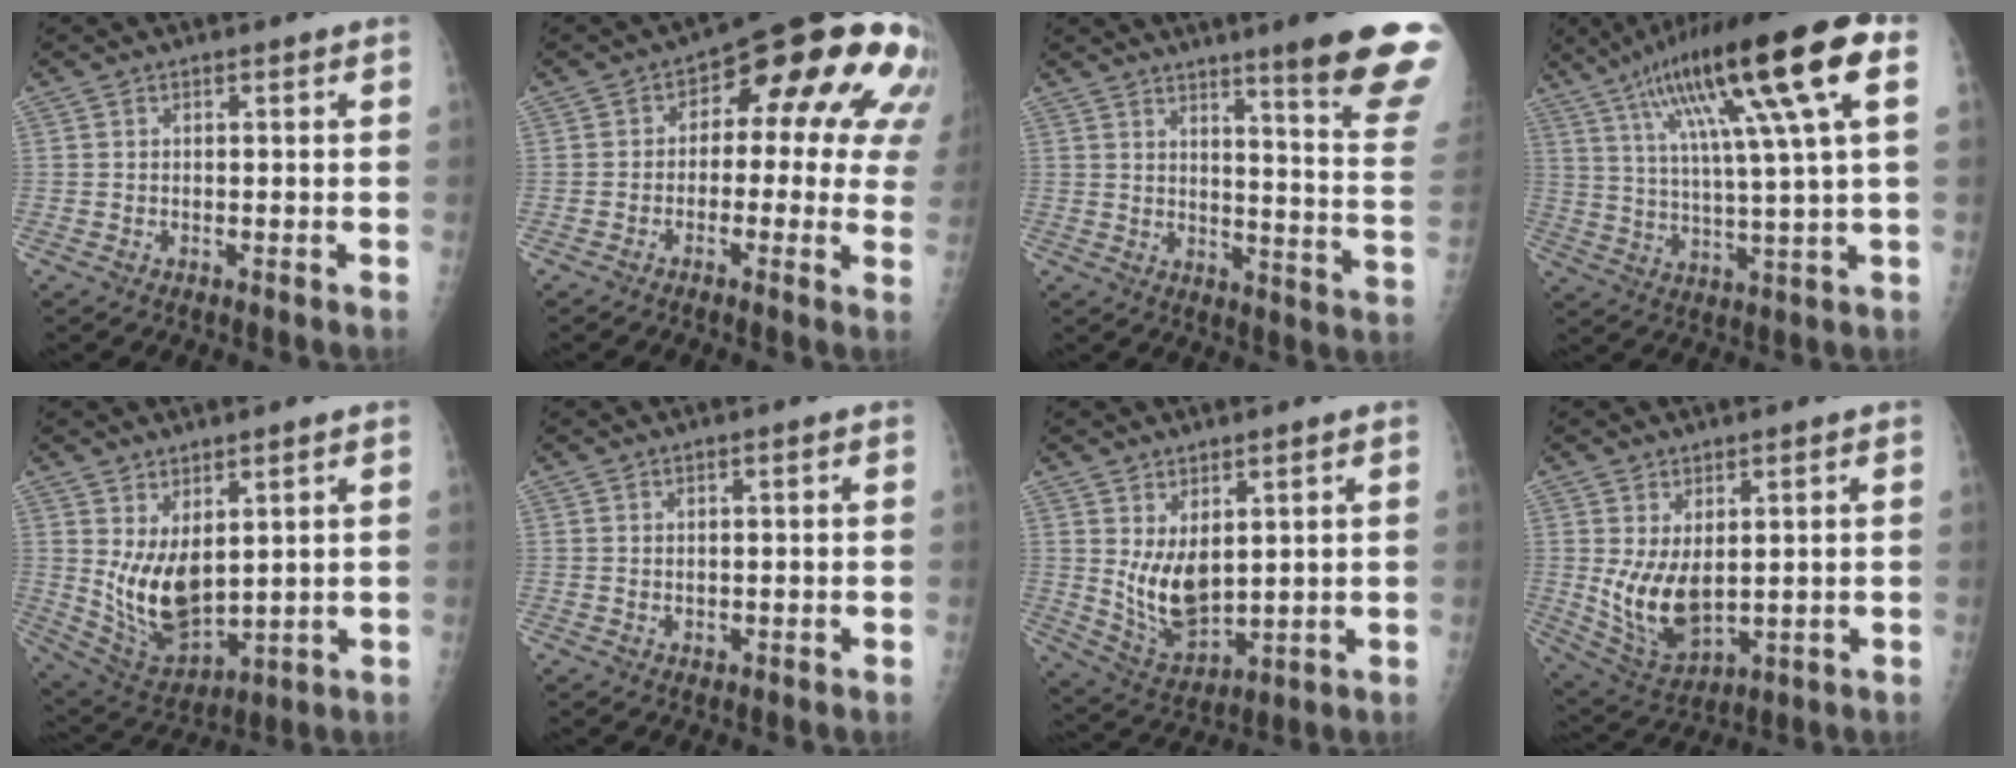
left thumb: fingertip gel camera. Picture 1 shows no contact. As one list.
[{"total": 18.6, "force": [4.4, 9.4, 15.5], "torque": [-0.138, 0.023, 0.038]}, {"total": 19.2, "force": [13.4, 0.7, 13.7], "torque": [-0.151, -0.090, 0.171]}, {"total": 22.3, "force": [9.2, 2.7, 20.1], "torque": [-0.339, 0.006, 0.146]}, {"total": 11.1, "force": [2.5, 5.8, 9.2], "torque": [-0.146, -0.032, 0.072]}, {"total": 1.0, "force": [0.2, 0.7, 0.8], "torque": [-0.010, -0.001, 0.006]}, {"total": 9.3, "force": [2.3, 4.9, 7.5], "torque": [-0.119, -0.030, 0.064]}, {"total": 9.9, "force": [0.9, 5.5, 8.2], "torque": [-0.141, -0.020, 0.040]}]